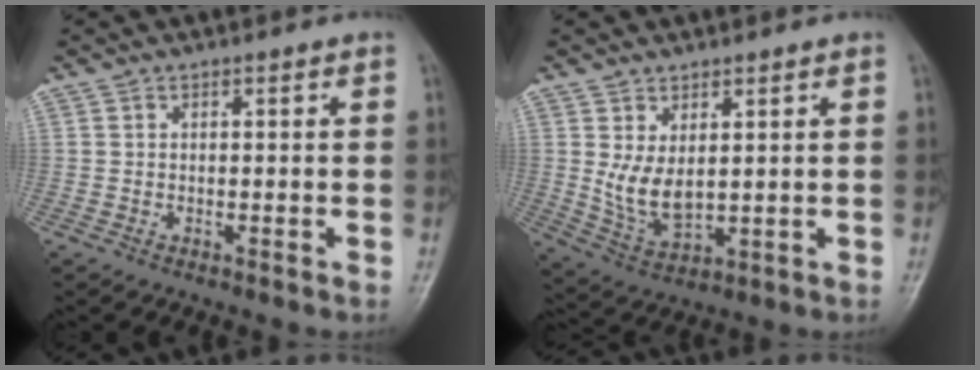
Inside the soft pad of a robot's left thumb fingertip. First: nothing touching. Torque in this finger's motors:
{"motor_torque": [1.00, 0.76, 0.58, -0.46, 0.29]}